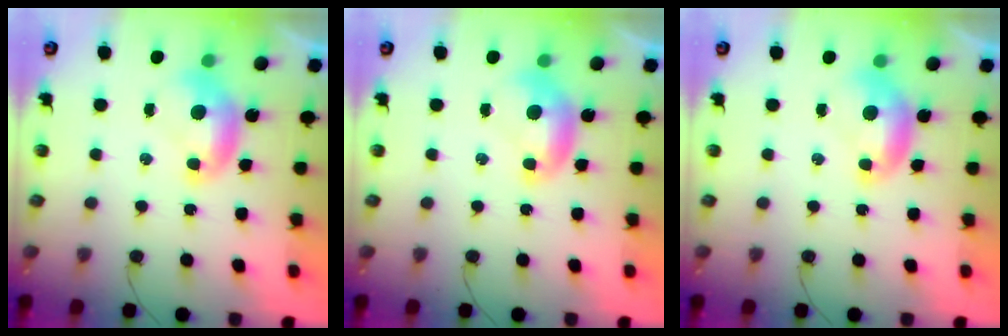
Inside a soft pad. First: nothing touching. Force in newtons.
{"total": 0.0}
{"total": 0.0}